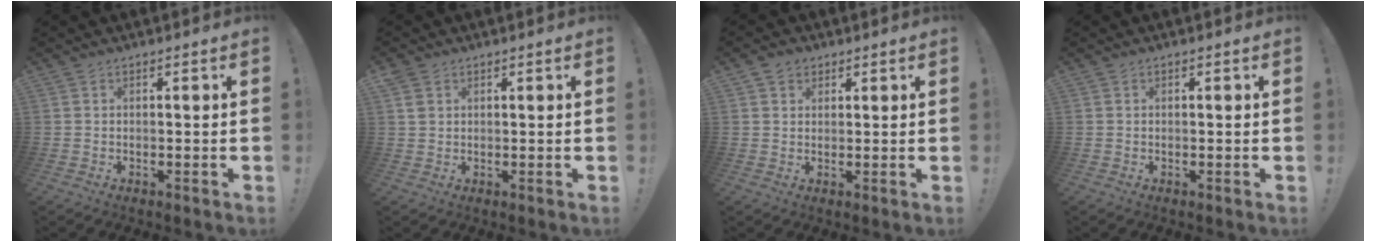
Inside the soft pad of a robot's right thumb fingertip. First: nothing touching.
{"total": 3.3, "force": [1.9, 2.5, 1.1], "torque": [-0.018, -0.003, 0.036]}
{"total": 3.4, "force": [2.1, 2.6, 0.9], "torque": [-0.008, -0.008, 0.037]}
{"total": 0.0}